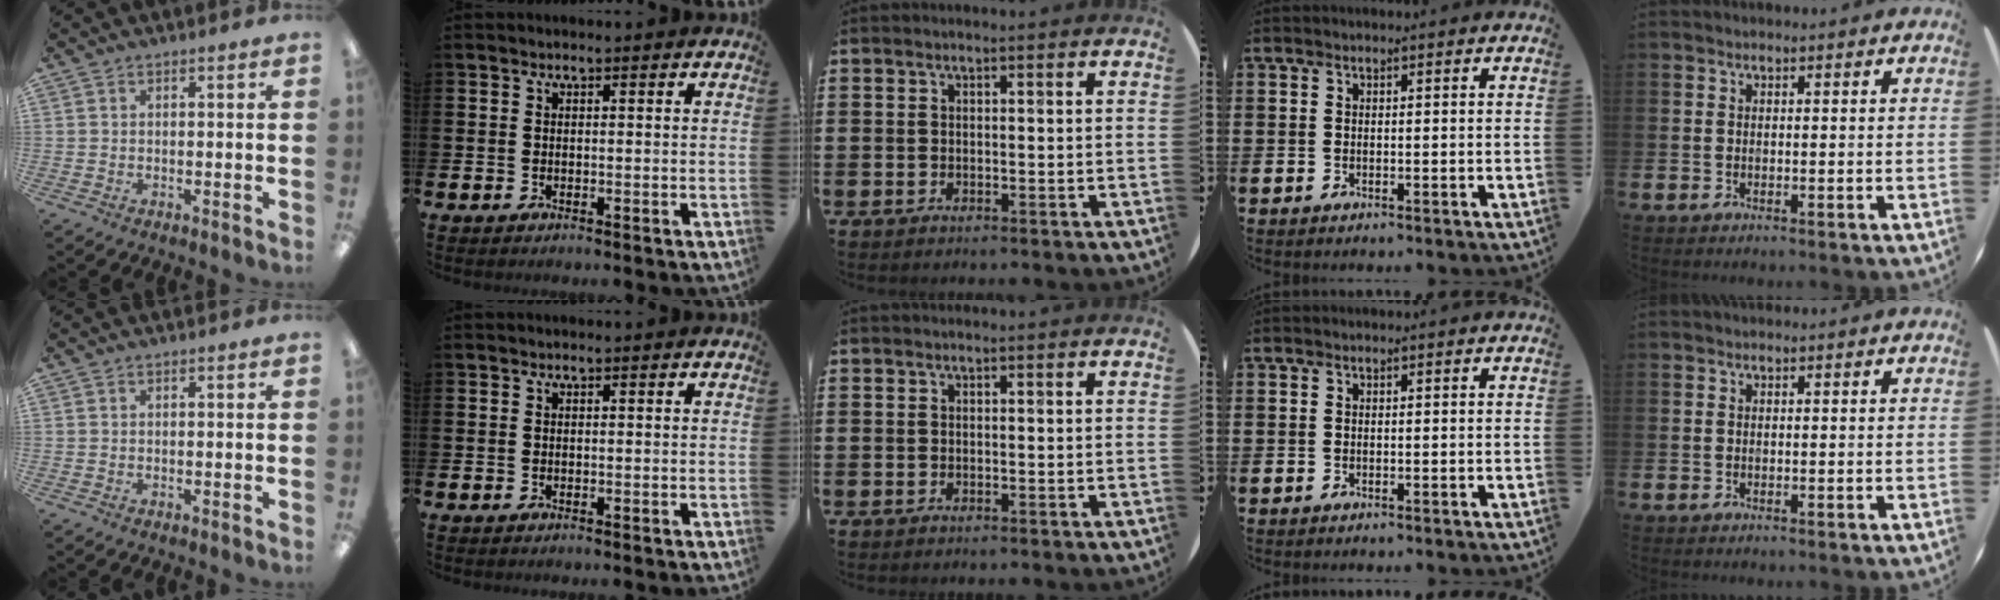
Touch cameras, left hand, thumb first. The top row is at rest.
{}